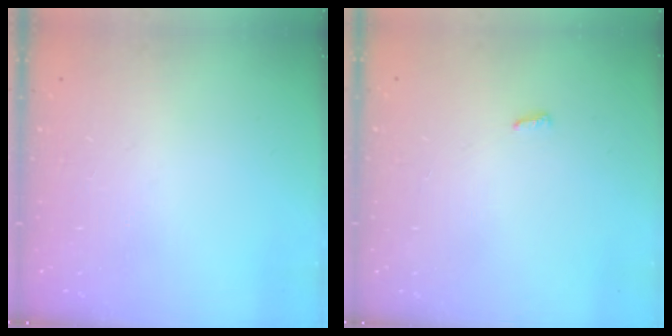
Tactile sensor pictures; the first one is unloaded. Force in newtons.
{"total": 2.8, "press": 2.8, "slide": 0.5}